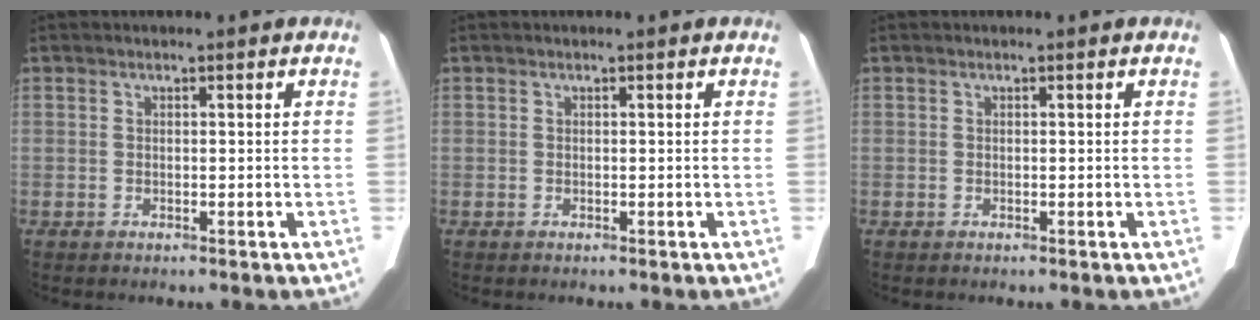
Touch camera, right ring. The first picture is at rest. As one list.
[{"total": 0.0}, {"total": 0.0}]